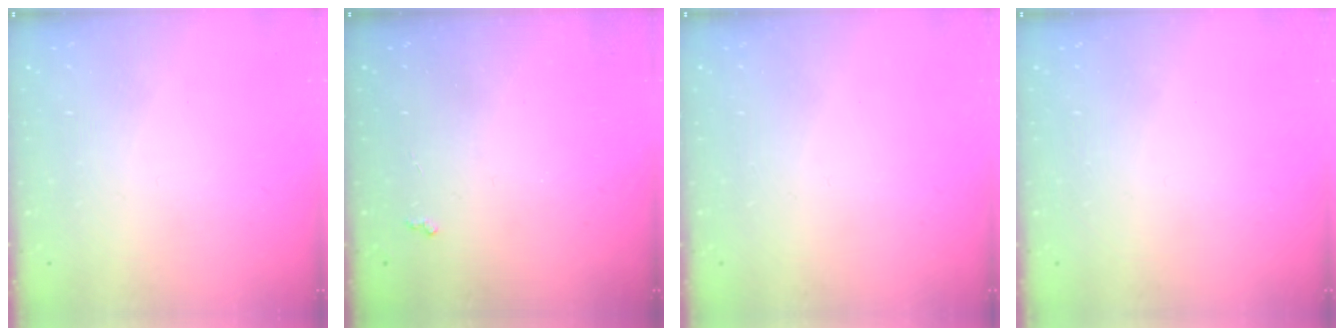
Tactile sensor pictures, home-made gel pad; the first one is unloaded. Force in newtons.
{"total": 2.5, "press": 2.4, "slide": 0.4}
{"total": 0.0}
{"total": 0.0}